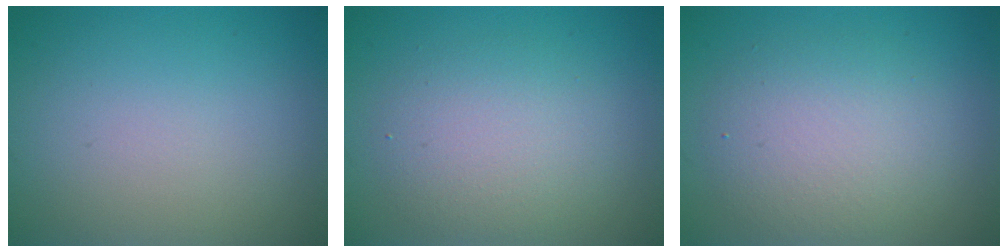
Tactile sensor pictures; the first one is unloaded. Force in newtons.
{"total": 4.0, "press": 4.0, "slide": 0.2}
{"total": 4.8, "press": 4.8, "slide": 0.5}